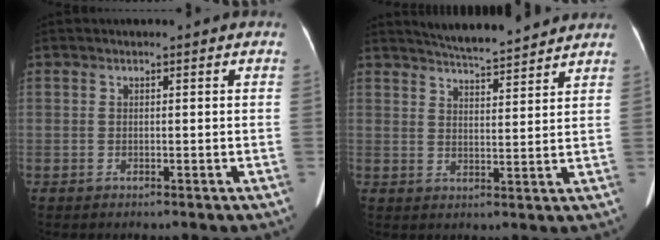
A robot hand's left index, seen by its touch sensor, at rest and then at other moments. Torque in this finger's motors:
{"motor_torque": [-0.13, -0.45, 0.02, 0.01]}